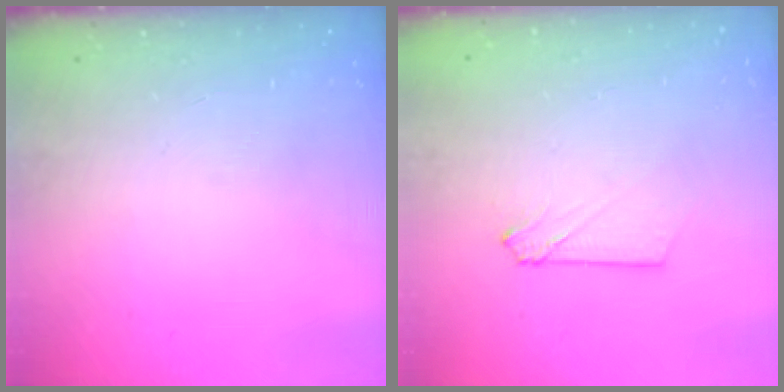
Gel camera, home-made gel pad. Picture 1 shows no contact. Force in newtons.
{"total": 2.4, "press": 2.4, "slide": 0.3}